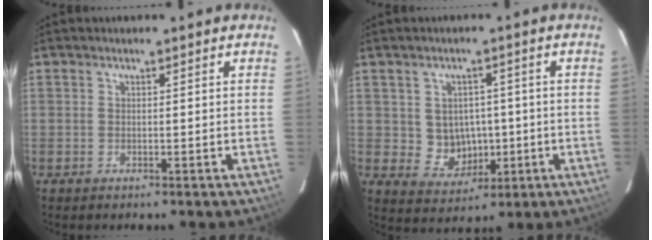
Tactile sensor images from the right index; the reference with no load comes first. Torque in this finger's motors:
{"motor_torque": [0.23, 0.02, 0.07, 0.00]}